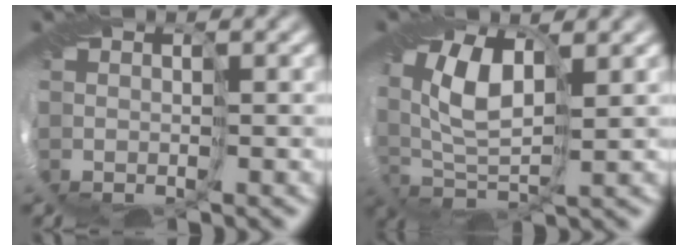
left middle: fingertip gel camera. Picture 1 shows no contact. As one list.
[{"total": 6.5, "force": [1.4, 3.8, 5.1], "torque": [-0.126, 0.006, 0.020]}]